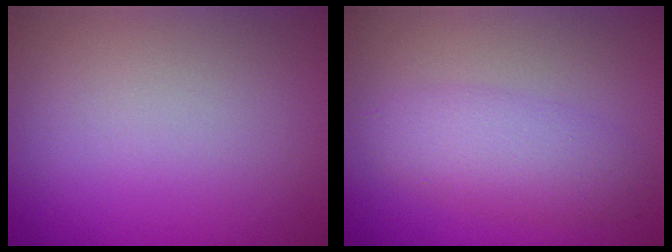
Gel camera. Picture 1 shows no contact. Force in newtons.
{"total": 3.8, "press": 3.8, "slide": 0.1}